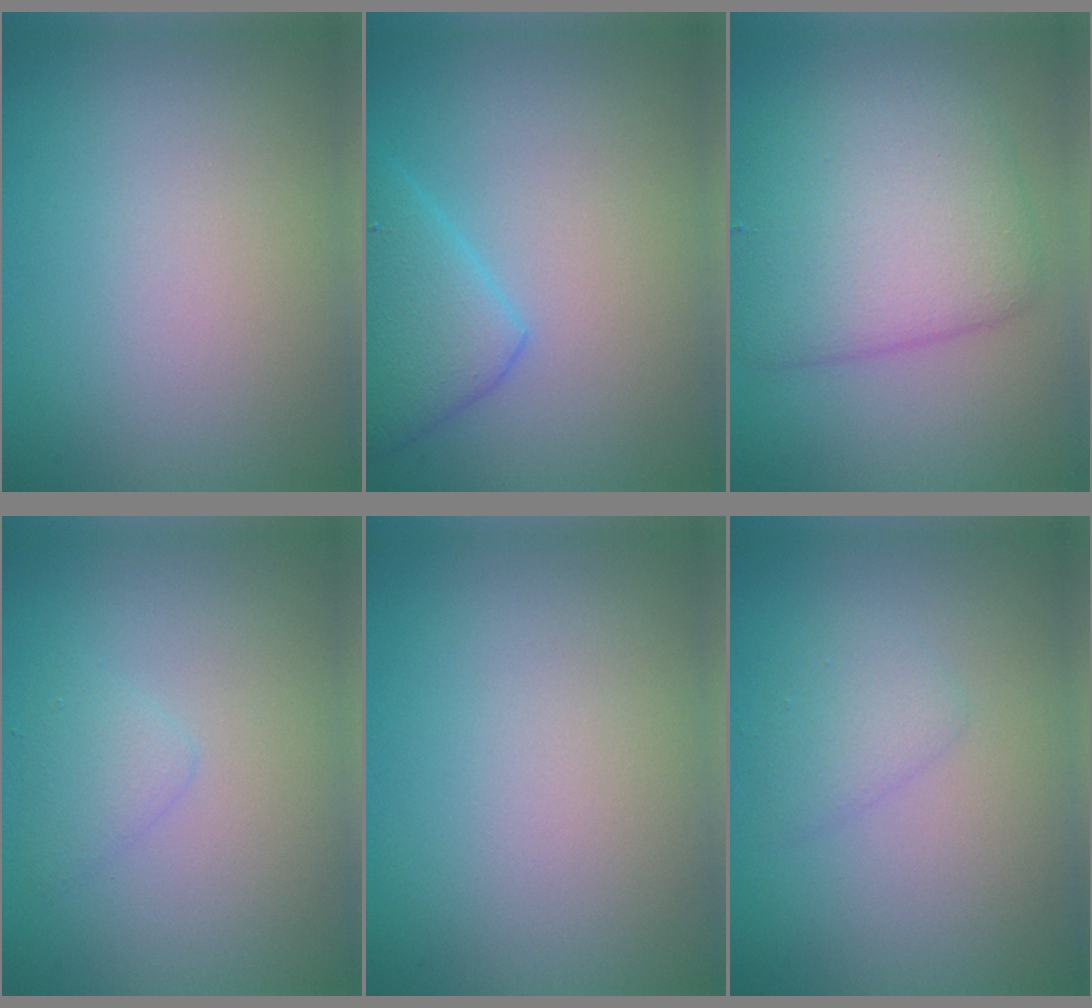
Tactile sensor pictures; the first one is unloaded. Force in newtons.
{"total": 4.0, "press": 4.0, "slide": 0.1}
{"total": 7.0, "press": 7.0, "slide": 0.3}
{"total": 1.4, "press": 1.4, "slide": 0.1}
{"total": 0.0}
{"total": 1.7, "press": 1.7, "slide": 0.1}